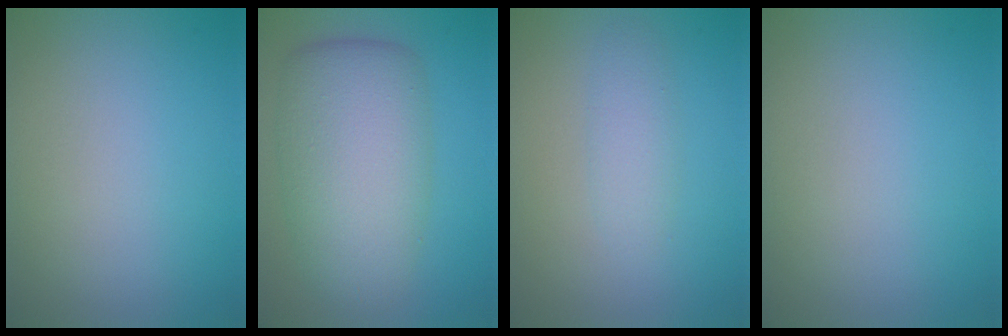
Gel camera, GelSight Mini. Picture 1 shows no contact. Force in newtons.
{"total": 8.6, "press": 8.6, "slide": 0.4}
{"total": 1.8, "press": 1.8, "slide": 0.1}
{"total": 0.0}